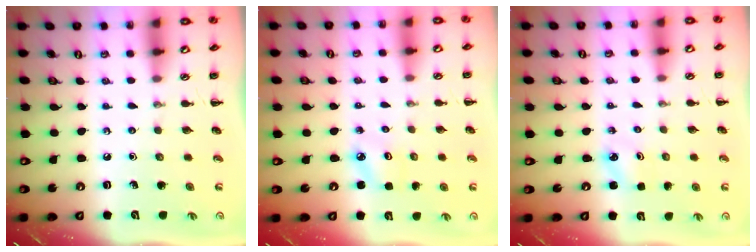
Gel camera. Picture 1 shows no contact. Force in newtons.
{"total": 2.6, "press": 2.5, "slide": 0.6}
{"total": 1.9, "press": 1.8, "slide": 0.5}